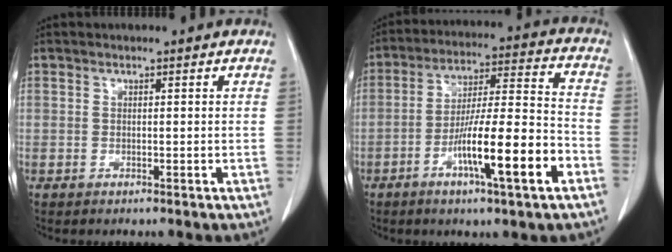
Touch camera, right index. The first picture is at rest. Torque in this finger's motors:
{"motor_torque": [1.88, -0.26, 1.05, 0.21]}